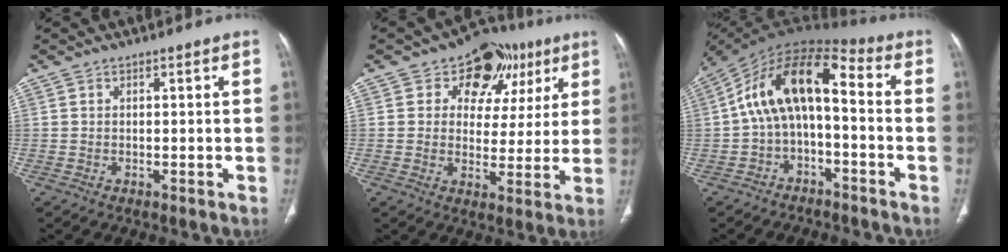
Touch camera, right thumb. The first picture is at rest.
{"total": 13.2, "force": [6.3, 9.8, 6.2], "torque": [-0.018, -0.008, 0.085]}
{"total": 13.8, "force": [-1.2, 7.1, 11.8], "torque": [-0.202, 0.070, -0.031]}